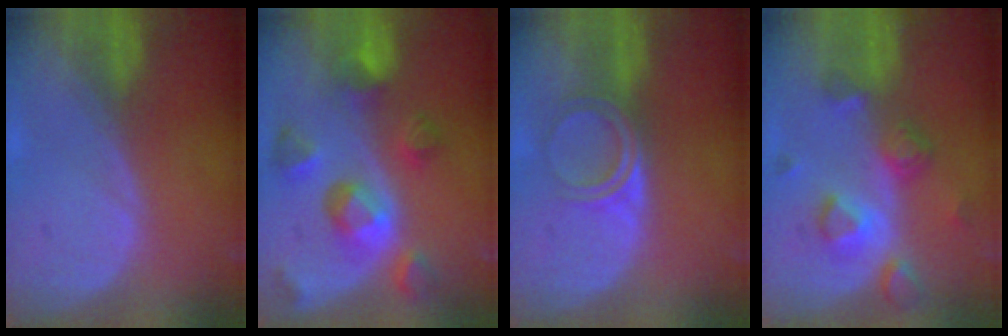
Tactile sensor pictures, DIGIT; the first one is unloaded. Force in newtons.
{"total": 9.7, "press": 8.8, "slide": 4.1}
{"total": 4.8, "press": 4.1, "slide": 2.6}
{"total": 7.9, "press": 7.0, "slide": 3.7}